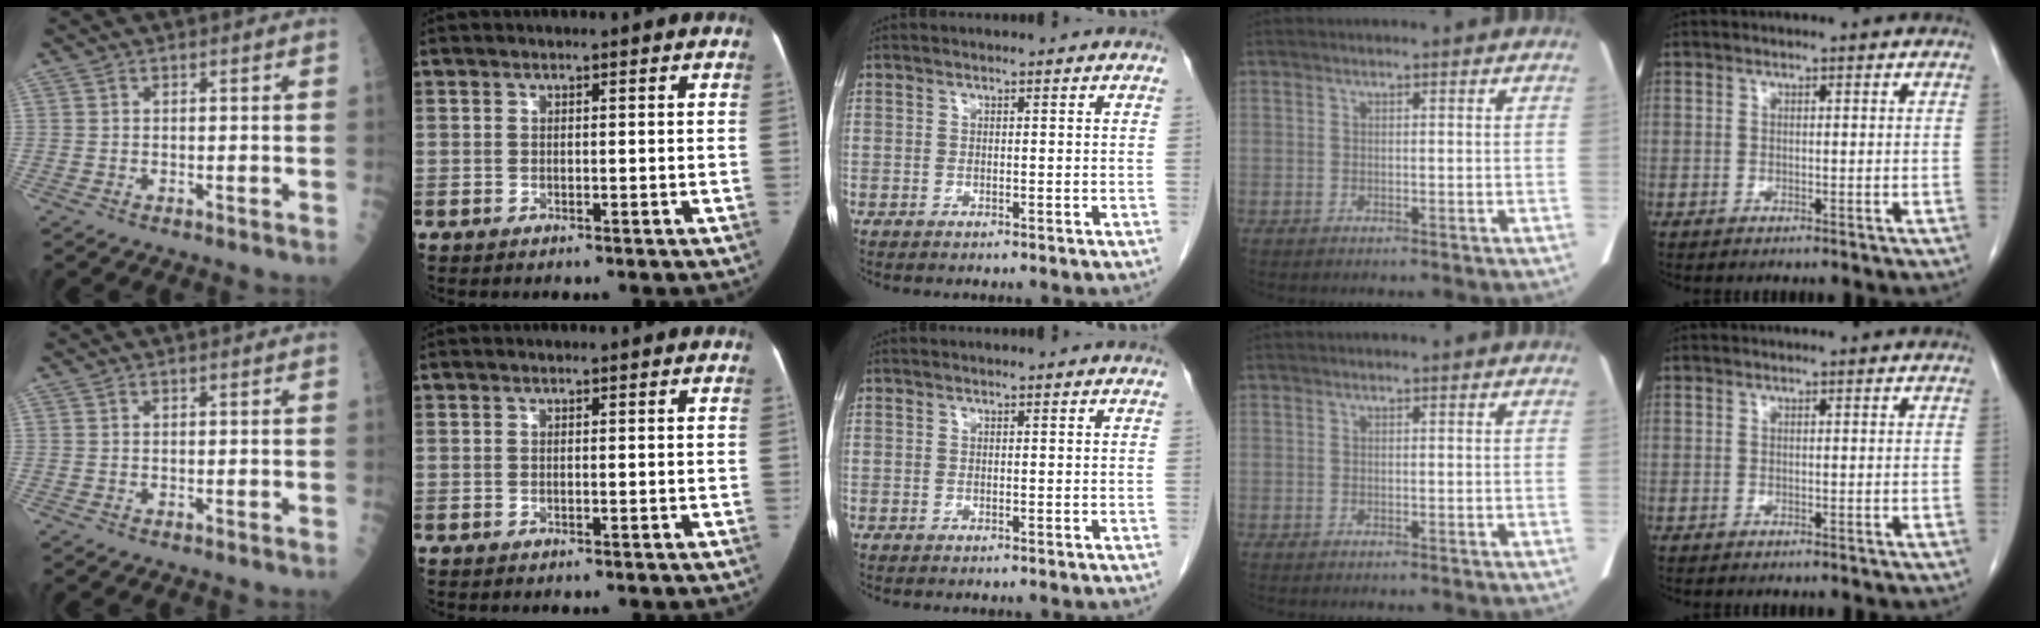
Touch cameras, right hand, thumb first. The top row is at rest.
{}